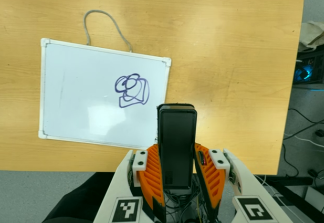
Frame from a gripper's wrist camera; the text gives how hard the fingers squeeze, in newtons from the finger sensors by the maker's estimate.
{"total": 4.9, "left": 3.3, "right": 6.5}